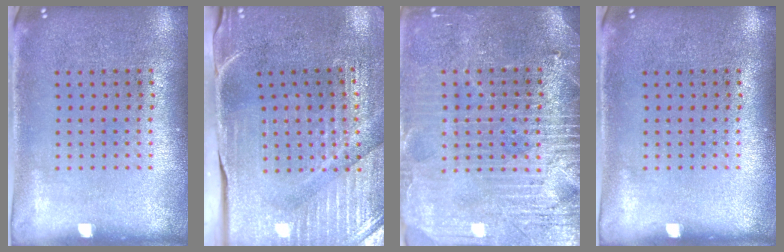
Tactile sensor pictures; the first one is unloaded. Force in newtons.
{"total": 3.9, "press": 3.6, "slide": 1.4}
{"total": 3.7, "press": 3.5, "slide": 1.4}
{"total": 0.0}